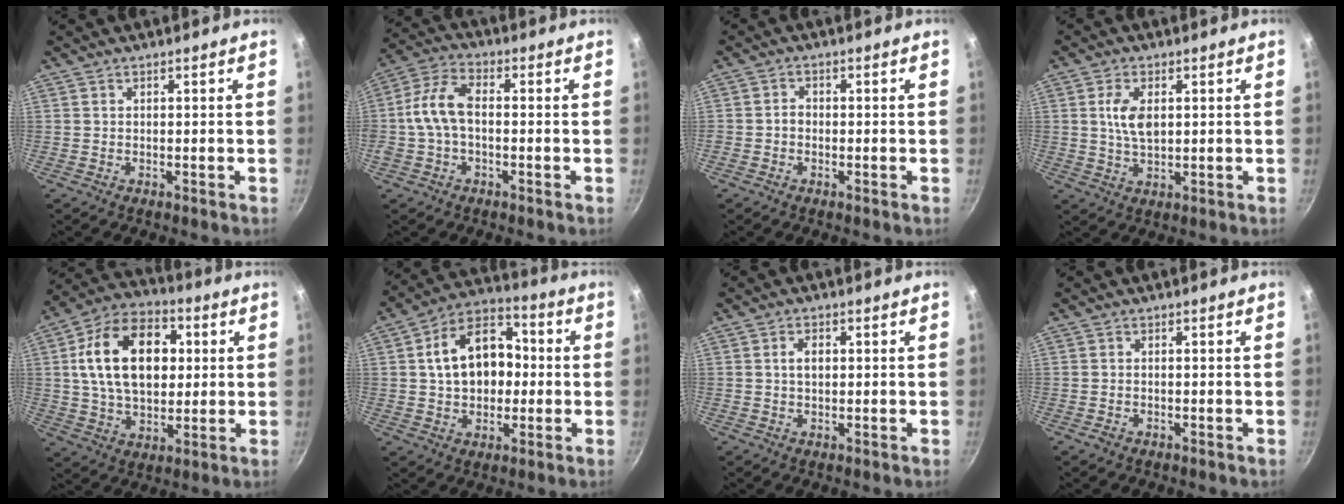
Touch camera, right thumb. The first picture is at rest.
{"total": 8.7, "force": [-0.9, 5.0, 7.0], "torque": [-0.142, 0.032, -0.028]}
{"total": 1.7, "force": [-0.6, 1.4, 0.8], "torque": [-0.010, 0.012, -0.013]}
{"total": 5.9, "force": [1.2, 3.3, 4.8], "torque": [-0.086, -0.004, 0.024]}
{"total": 19.7, "force": [3.6, 13.1, 14.3], "torque": [-0.214, 0.013, 0.051]}
{"total": 15.7, "force": [1.1, 11.3, 10.9], "torque": [-0.143, 0.031, 0.006]}
{"total": 2.5, "force": [0.3, 1.6, 1.8], "torque": [-0.022, 0.004, 0.005]}
{"total": 0.9, "force": [-0.5, 0.6, 0.5], "torque": [-0.013, 0.002, -0.009]}